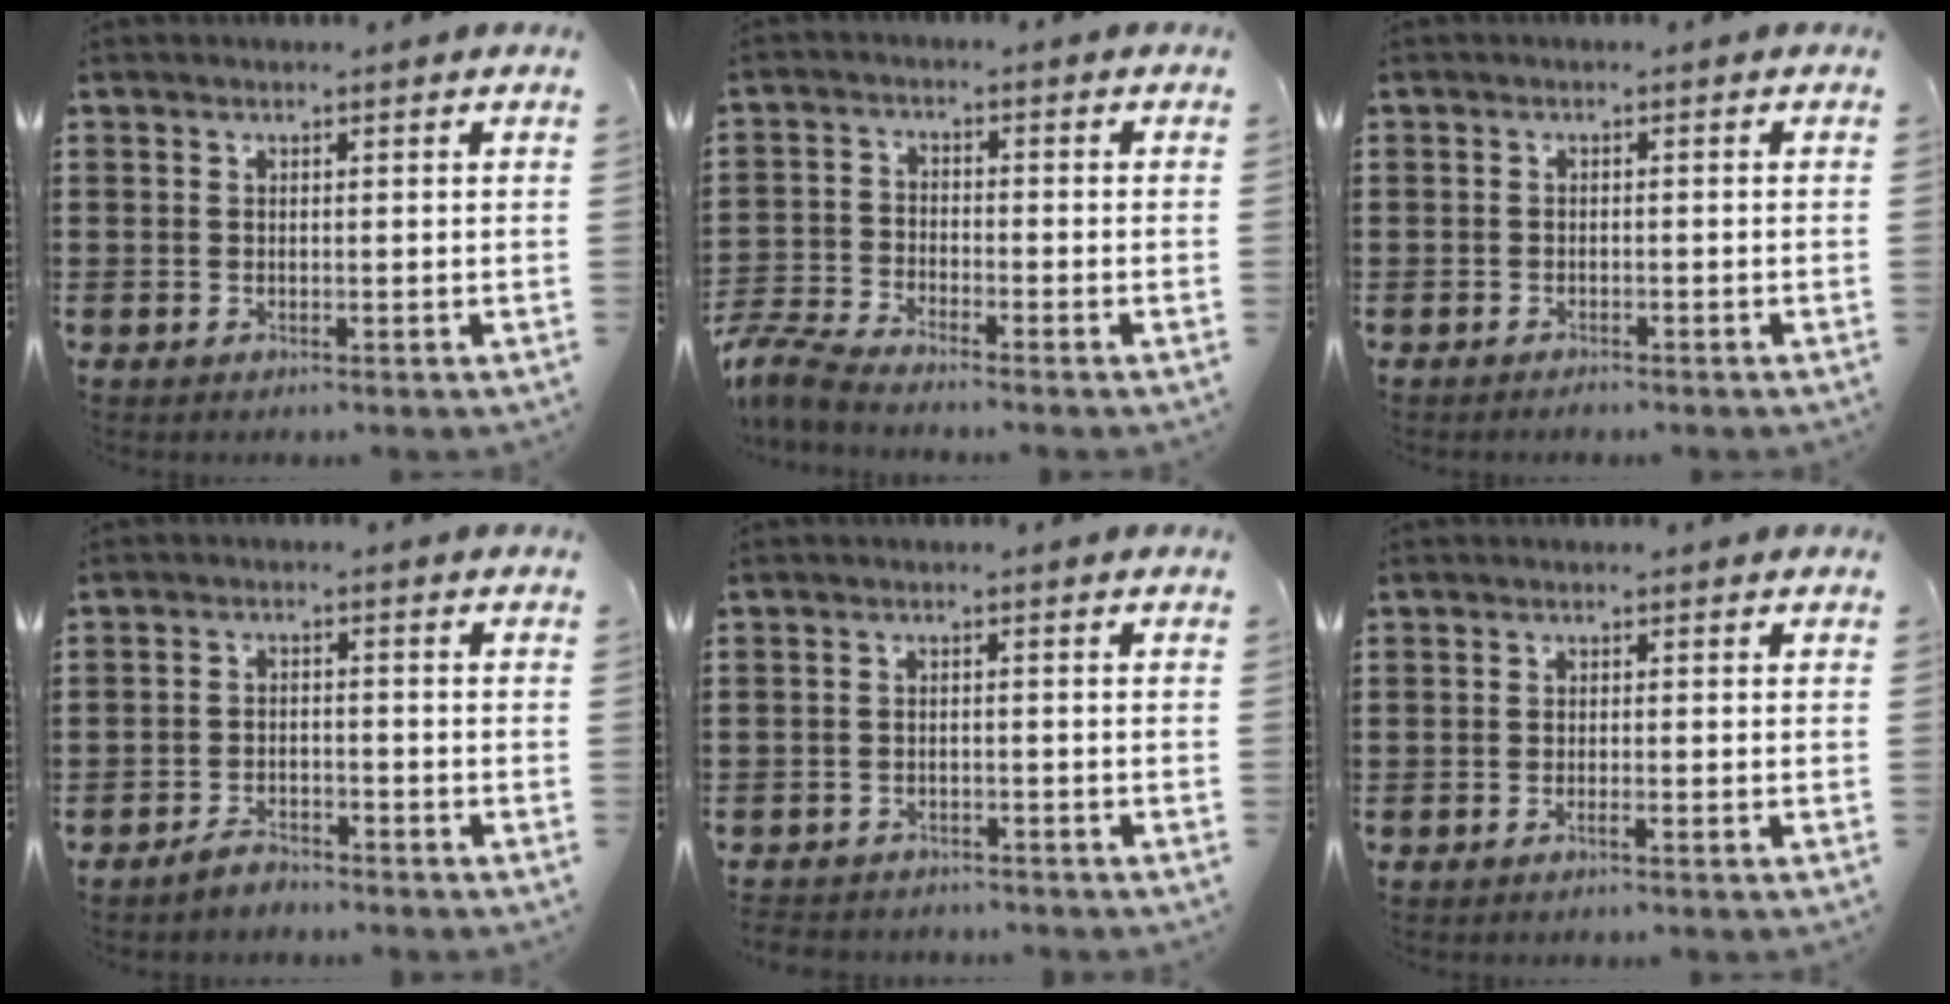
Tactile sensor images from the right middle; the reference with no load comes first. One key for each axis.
{"total": 4.7, "fx": -4.4, "fy": 0.3, "fz": 1.8, "tx": -0.072, "ty": -0.019, "tz": -0.098}
{"total": 0.9, "fx": -0.8, "fy": 0.3, "fz": 0.0, "tx": 0.000, "ty": 0.003, "tz": -0.018}
{"total": 2.8, "fx": -2.7, "fy": 0.6, "fz": 0.4, "tx": -0.013, "ty": 0.005, "tz": -0.056}
{"total": 2.1, "fx": -2.1, "fy": 0.4, "fz": -0.2, "tx": -0.005, "ty": -0.001, "tz": -0.048}
{"total": 1.0, "fx": -0.6, "fy": -0.1, "fz": 0.8, "tx": -0.016, "ty": -0.005, "tz": -0.010}